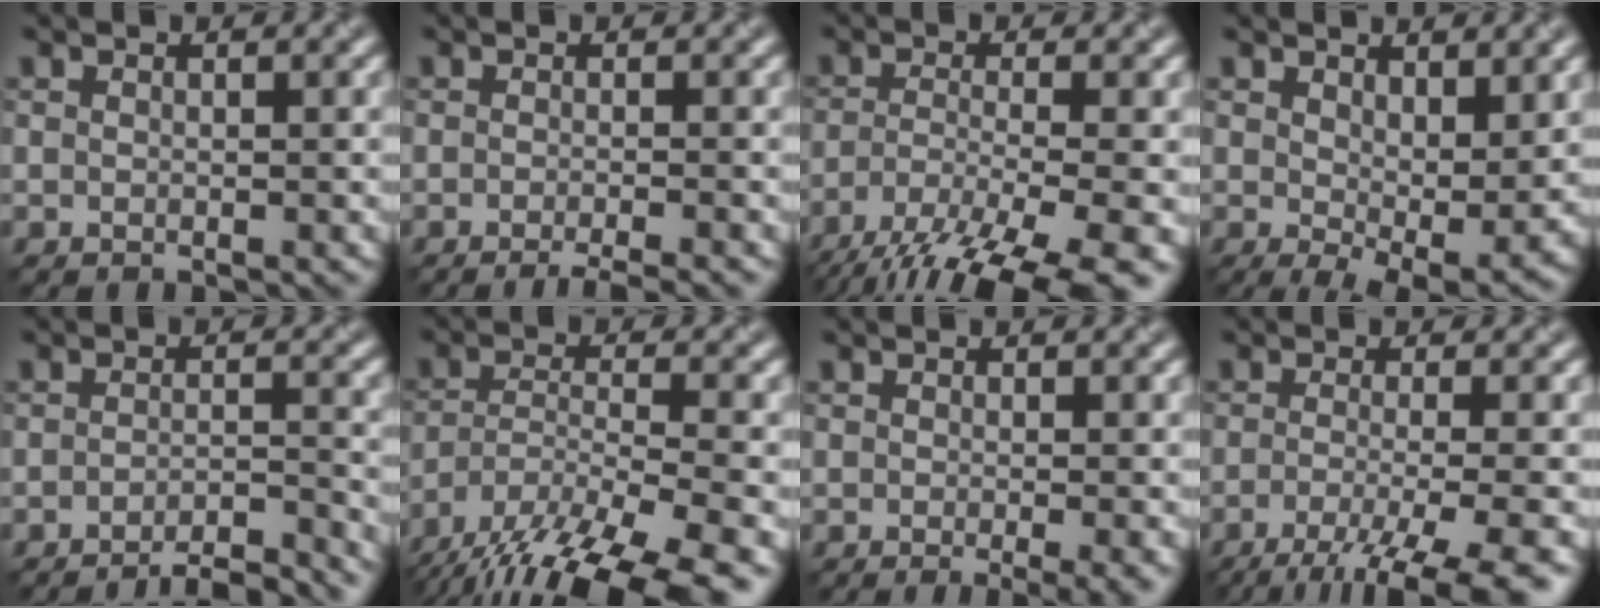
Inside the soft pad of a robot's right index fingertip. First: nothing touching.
{"total": 3.5, "force": [-2.7, 0.5, 2.1], "torque": [-0.023, -0.005, -0.039]}
{"total": 10.8, "force": [-7.9, 3.0, 6.7], "torque": [-0.138, -0.032, -0.119]}
{"total": 5.6, "force": [0.3, 2.8, 4.8], "torque": [-0.089, -0.023, 0.019]}
{"total": 6.5, "force": [-5.7, 0.8, 2.8], "torque": [-0.037, 0.006, -0.082]}
{"total": 14.8, "force": [-11.4, 4.9, 8.0], "torque": [-0.170, -0.043, -0.165]}
{"total": 3.9, "force": [-1.4, 1.3, 3.3], "torque": [-0.041, -0.011, -0.008]}
{"total": 8.1, "force": [-4.7, 1.8, 6.4], "torque": [-0.101, -0.013, -0.076]}